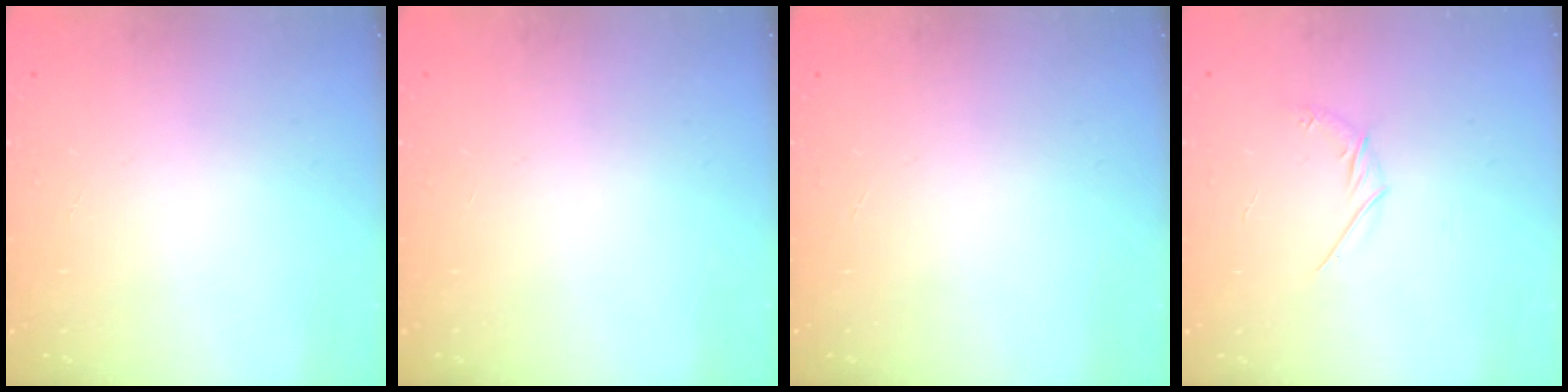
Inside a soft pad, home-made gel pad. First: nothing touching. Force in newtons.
{"total": 0.0}
{"total": 0.0}
{"total": 3.3, "press": 3.2, "slide": 0.7}